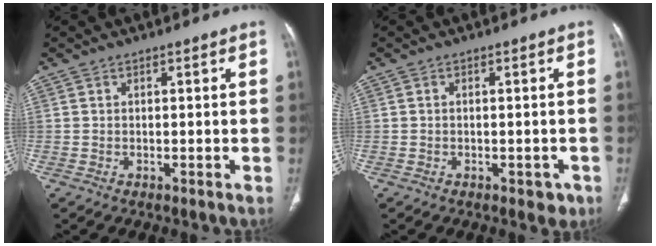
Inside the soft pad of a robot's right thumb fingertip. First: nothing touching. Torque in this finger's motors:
{"motor_torque": [-0.05, 0.25, -0.21, 0.05, -0.03]}